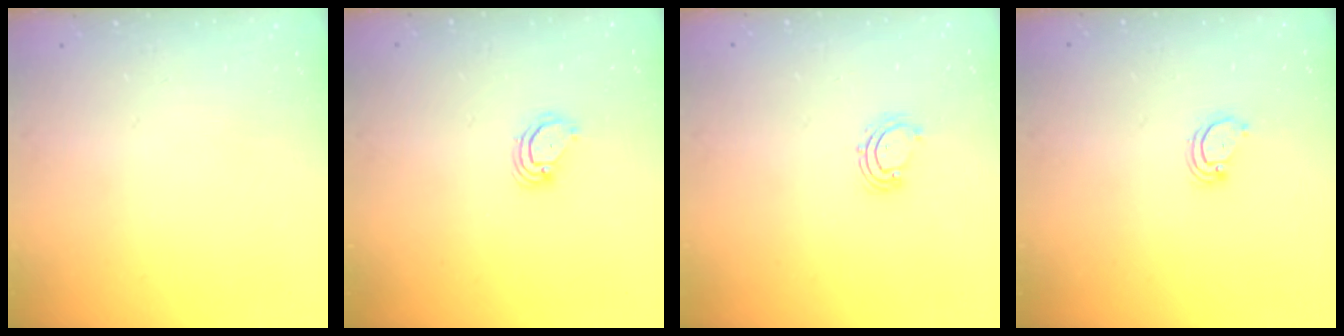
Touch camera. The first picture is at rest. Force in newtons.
{"total": 3.1, "press": 3.1, "slide": 0.2}
{"total": 3.3, "press": 3.3, "slide": 0.3}
{"total": 2.3, "press": 2.3, "slide": 0.2}